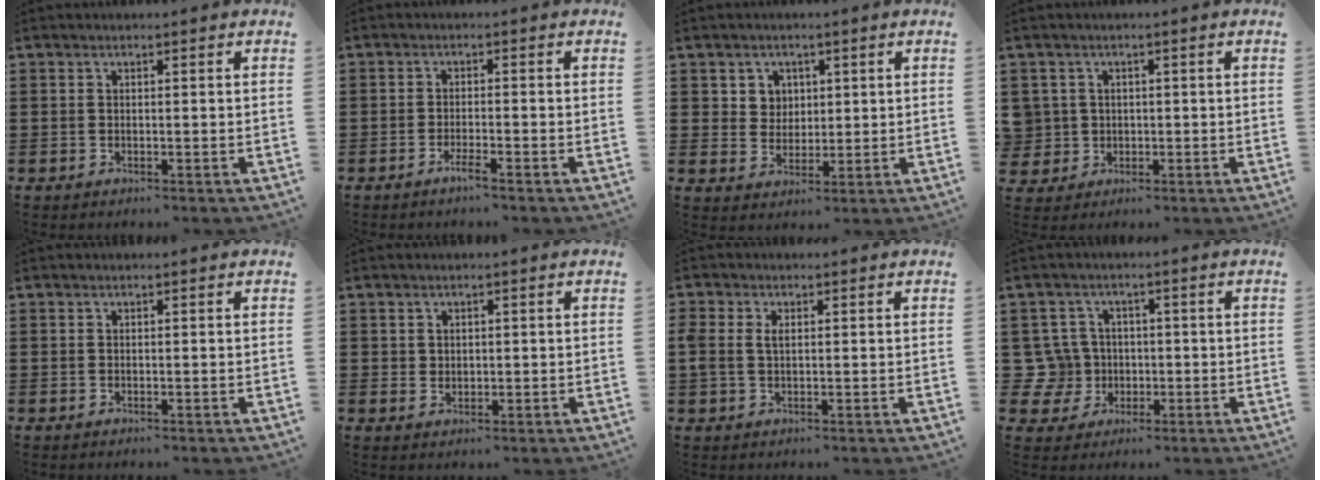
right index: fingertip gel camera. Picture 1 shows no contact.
{"total": 2.0, "force": [-1.5, -0.1, 1.3], "torque": [-0.029, -0.006, -0.028]}
{"total": 3.7, "force": [1.6, 3.3, 0.6], "torque": [-0.020, 0.008, 0.028]}
{"total": 3.3, "force": [0.1, 3.2, 0.2], "torque": [-0.020, 0.010, 0.000]}
{"total": 0.0}
{"total": 1.3, "force": [0.8, 1.0, 0.2], "torque": [-0.007, 0.003, 0.017]}
{"total": 2.1, "force": [0.3, 1.3, 1.6], "torque": [-0.036, 0.009, 0.004]}
{"total": 6.5, "force": [-0.2, 6.2, 2.0], "torque": [-0.090, 0.007, -0.006]}